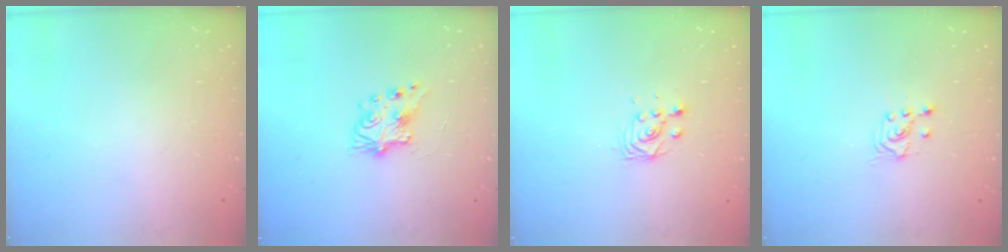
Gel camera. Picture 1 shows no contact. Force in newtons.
{"total": 7.8, "press": 7.8, "slide": 0.3}
{"total": 2.8, "press": 2.5, "slide": 1.3}
{"total": 2.5, "press": 2.4, "slide": 0.7}